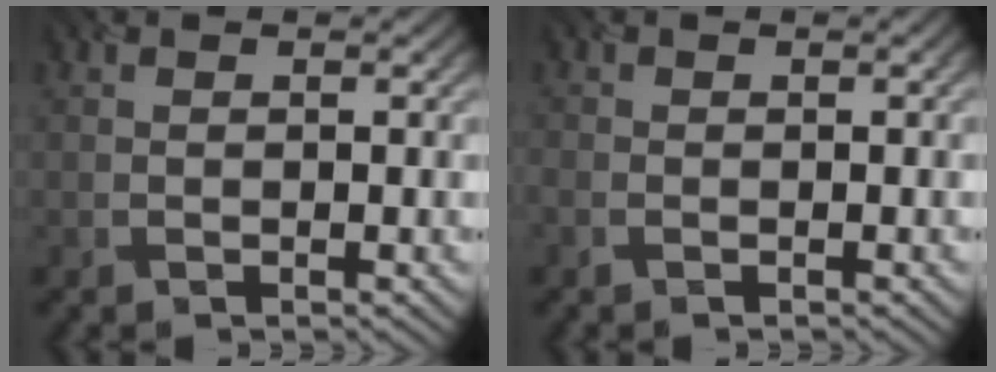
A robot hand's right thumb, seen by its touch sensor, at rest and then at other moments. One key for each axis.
{"total": 1.1, "fx": -0.5, "fy": 0.4, "fz": 0.9, "tx": -0.021, "ty": -0.004, "tz": -0.009}